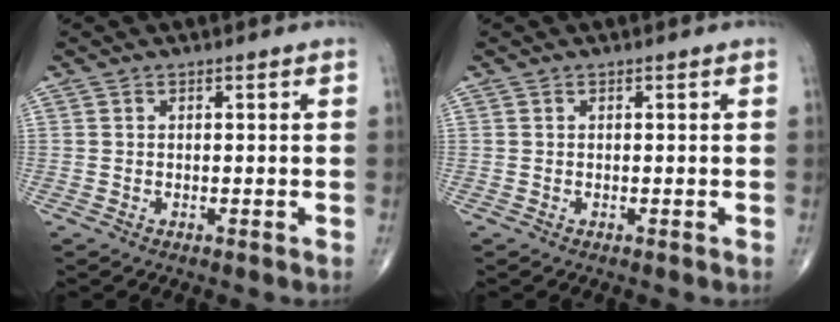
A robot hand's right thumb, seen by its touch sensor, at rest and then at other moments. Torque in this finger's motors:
{"motor_torque": [0.00, 0.00, 0.04, 0.04, 0.02]}